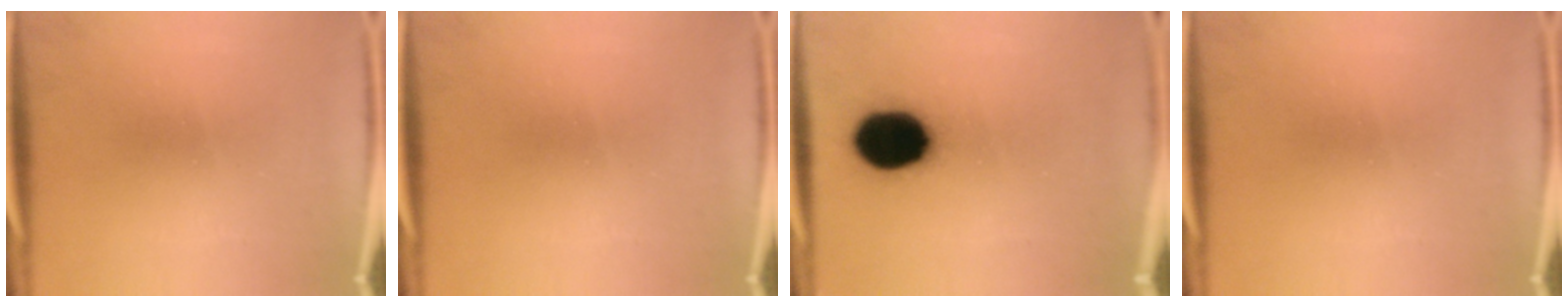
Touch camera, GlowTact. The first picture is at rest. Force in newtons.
{"total": 0.0}
{"total": 15.6}
{"total": 0.0}